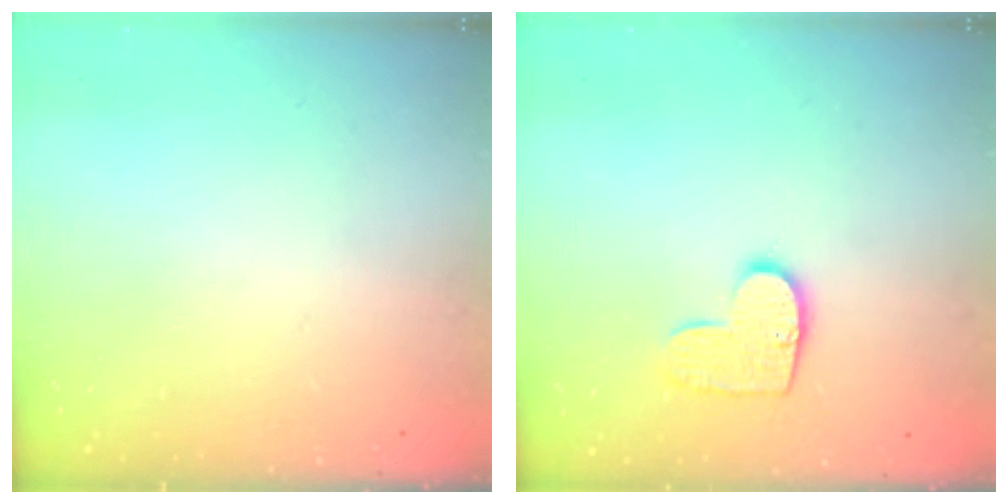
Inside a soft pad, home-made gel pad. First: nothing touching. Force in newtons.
{"total": 9.8, "press": 9.8, "slide": 0.4}